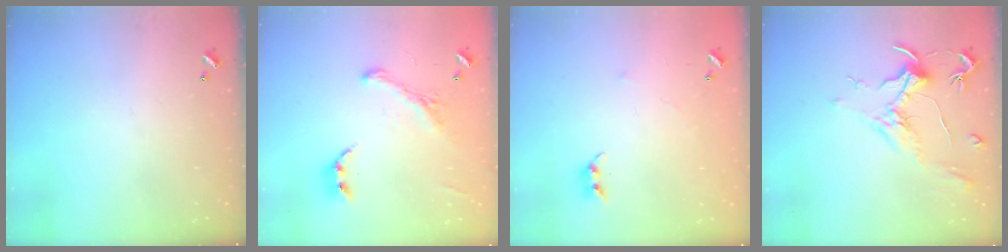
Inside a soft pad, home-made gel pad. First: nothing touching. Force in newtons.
{"total": 2.9, "press": 2.7, "slide": 1.2}
{"total": 5.5, "press": 5.5, "slide": 0.7}
{"total": 1.8, "press": 1.6, "slide": 0.9}